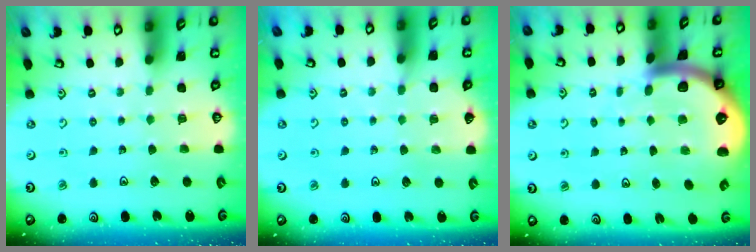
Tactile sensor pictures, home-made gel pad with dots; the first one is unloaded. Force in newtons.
{"total": 5.2, "press": 5.2, "slide": 0.5}
{"total": 6.5, "press": 6.4, "slide": 1.0}